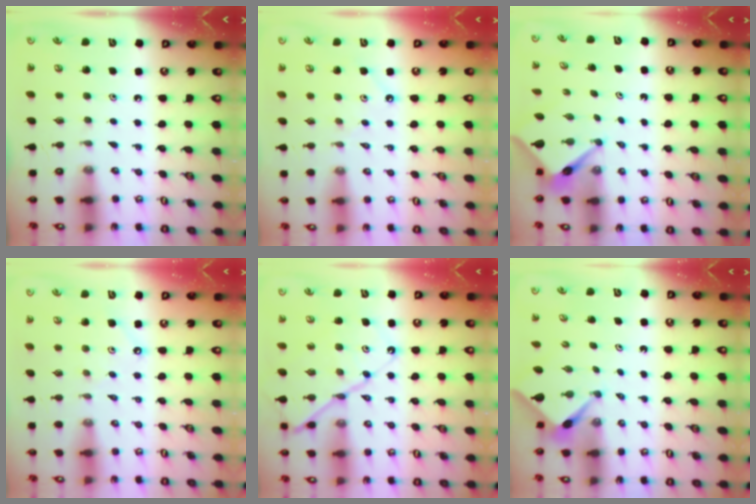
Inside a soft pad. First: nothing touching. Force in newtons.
{"total": 2.6, "press": 2.6, "slide": 0.4}
{"total": 3.9, "press": 3.9, "slide": 0.2}
{"total": 3.0, "press": 2.9, "slide": 0.4}
{"total": 13.4, "press": 13.3, "slide": 1.3}
{"total": 2.3, "press": 2.3, "slide": 0.3}